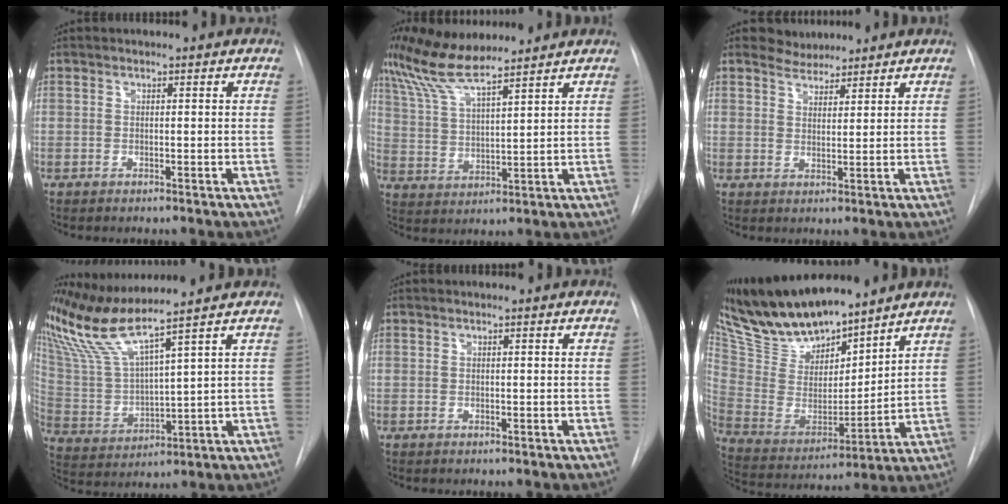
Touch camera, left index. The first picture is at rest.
{"total": 9.6, "force": [7.9, 0.6, 5.3], "torque": [-0.114, 0.020, 0.154]}
{"total": 3.3, "force": [3.2, 1.0, -0.1], "torque": [0.000, 0.010, 0.057]}
{"total": 9.6, "force": [8.1, -1.8, 4.7], "torque": [-0.106, -0.006, 0.172]}
{"total": 0.0}
{"total": 17.9, "force": [15.8, 4.2, 7.3], "torque": [-0.144, -0.002, 0.306]}